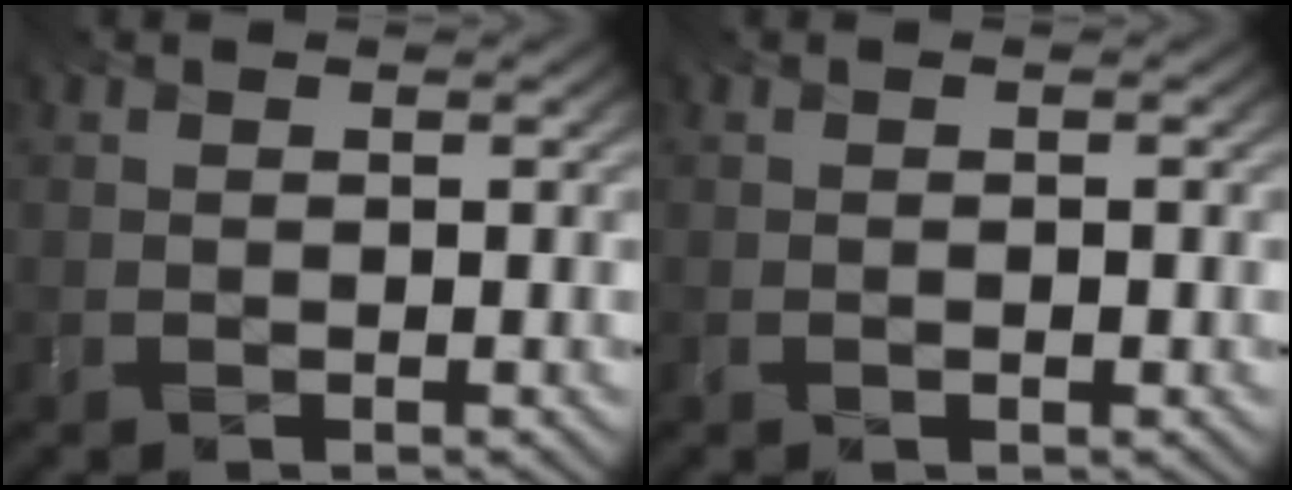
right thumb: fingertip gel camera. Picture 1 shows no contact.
{"total": 0.6, "force": [-0.2, 0.2, 0.5], "torque": [-0.006, -0.003, -0.001]}